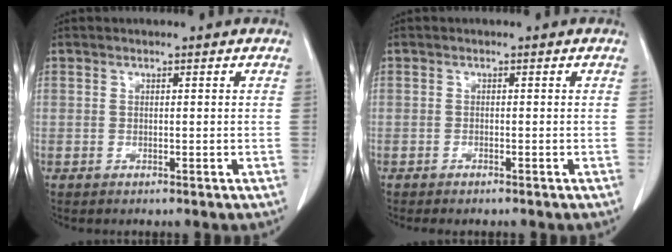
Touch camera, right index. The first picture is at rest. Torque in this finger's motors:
{"motor_torque": [0.19, -0.17, 0.10, 0.02]}